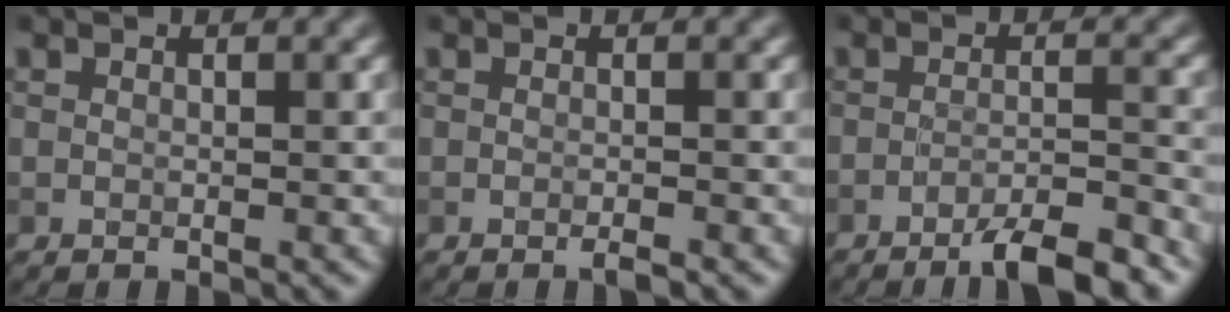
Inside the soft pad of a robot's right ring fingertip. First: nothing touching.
{"total": 0.7, "force": [-0.5, -0.2, 0.4], "torque": [-0.008, 0.000, -0.007]}
{"total": 4.8, "force": [-3.6, 0.5, 3.2], "torque": [-0.050, 0.004, -0.059]}